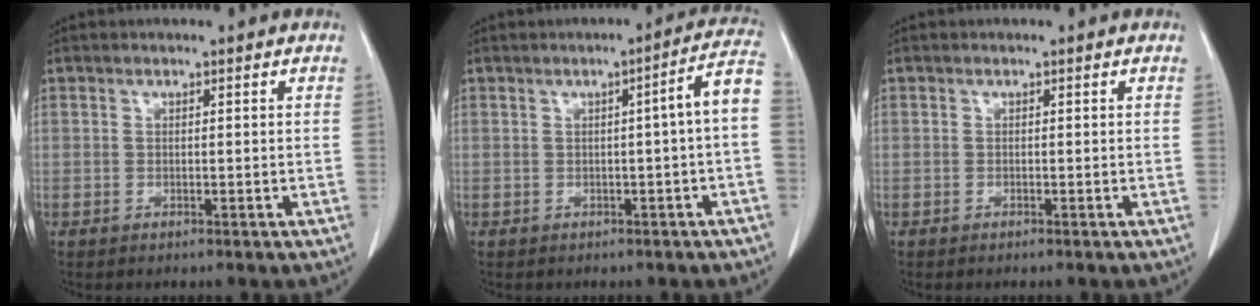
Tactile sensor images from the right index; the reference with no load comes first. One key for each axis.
{"total": 5.4, "fx": -0.5, "fy": -0.5, "fz": 5.4, "tx": -0.064, "ty": 0.014, "tz": -0.006}
{"total": 0.0}